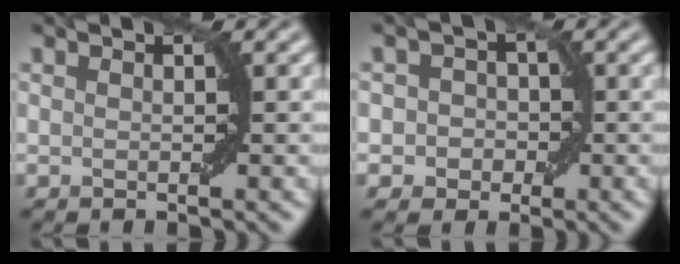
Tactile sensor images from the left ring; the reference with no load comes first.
{"total": 2.8, "force": [-0.2, 2.7, 1.0], "torque": [0.015, 0.010, -0.022]}